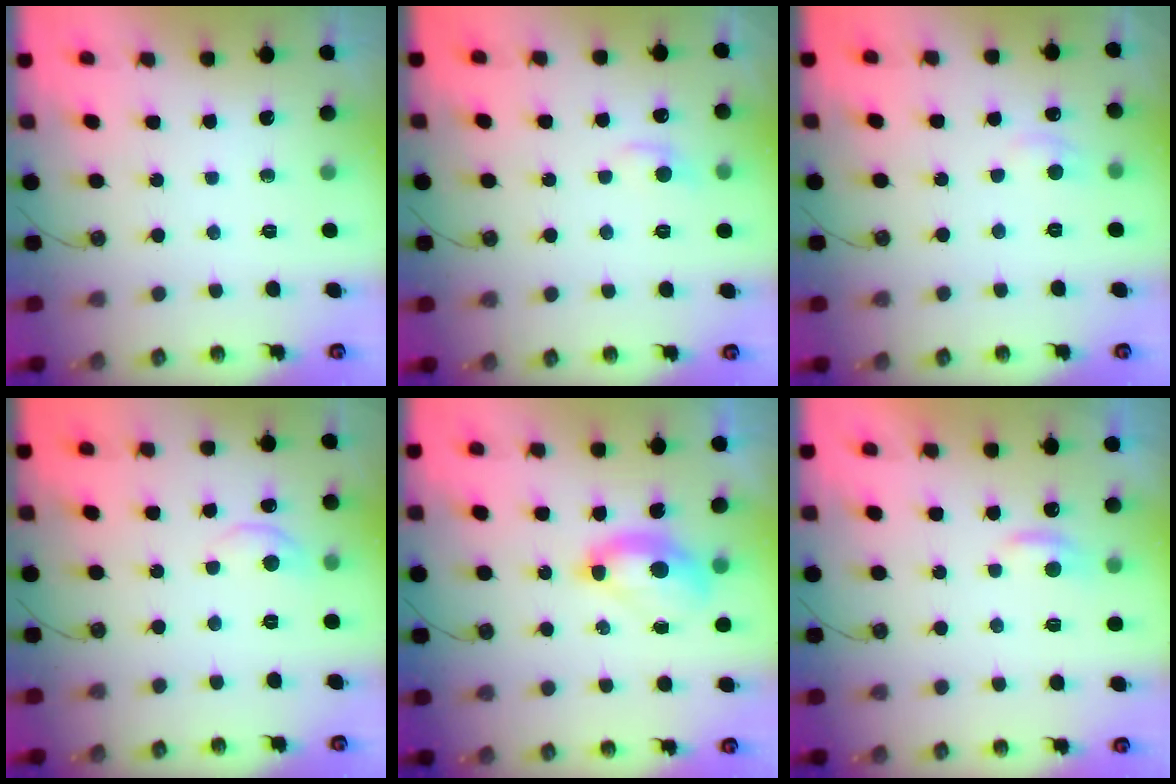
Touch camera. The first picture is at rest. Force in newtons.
{"total": 0.8, "press": 0.4, "slide": 0.6}
{"total": 1.3, "press": 1.2, "slide": 0.5}
{"total": 1.9, "press": 1.7, "slide": 0.7}
{"total": 4.3, "press": 4.2, "slide": 0.7}
{"total": 0.6, "press": 0.1, "slide": 0.6}